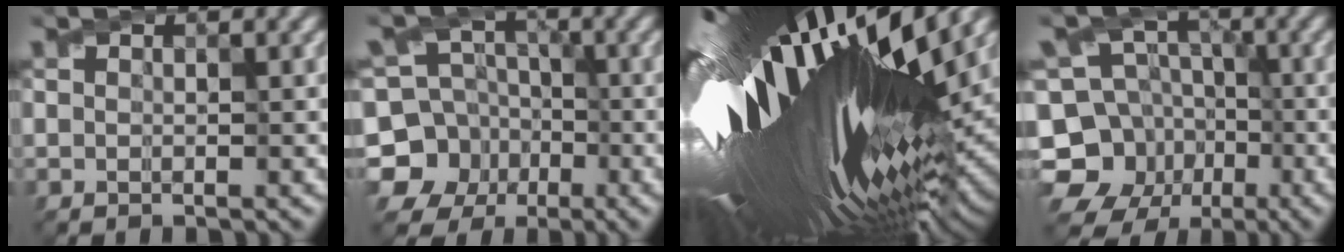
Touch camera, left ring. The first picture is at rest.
{"total": 11.1, "force": [-4.6, 9.9, 2.3], "torque": [-0.076, -0.002, -0.088]}
{"total": 20.7, "force": [4.1, 5.8, 19.4], "torque": [-0.345, -0.030, 0.076]}
{"total": 11.5, "force": [-5.1, 9.6, 3.6], "torque": [-0.095, -0.002, -0.100]}